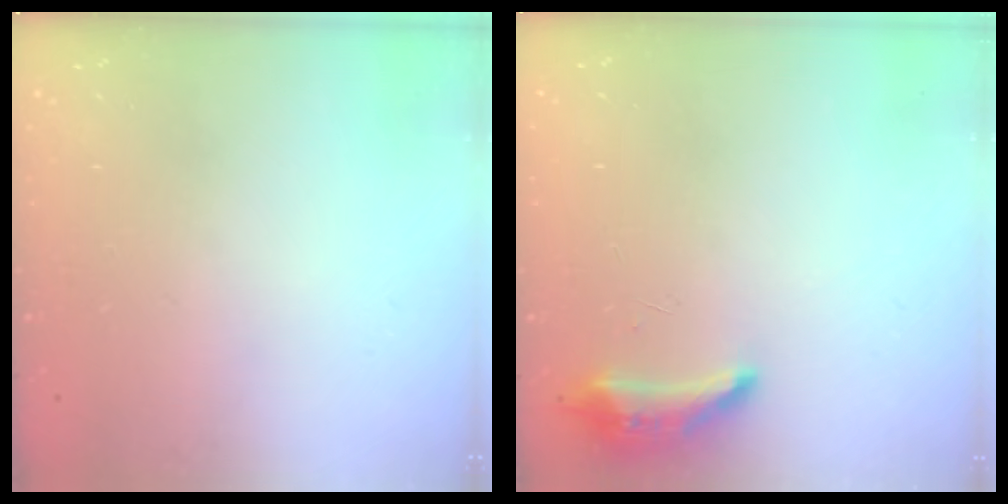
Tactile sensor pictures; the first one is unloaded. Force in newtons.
{"total": 14.7, "press": 10.1, "slide": 10.7}